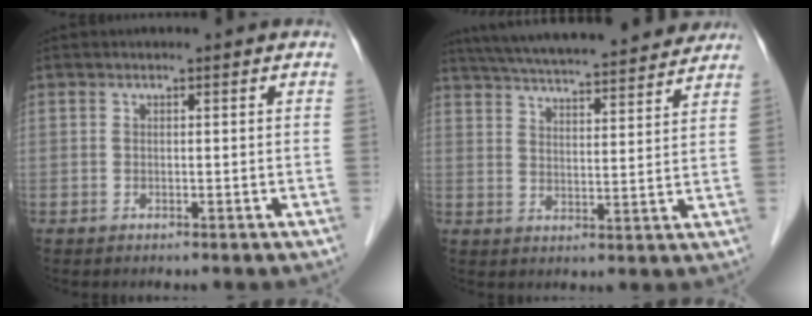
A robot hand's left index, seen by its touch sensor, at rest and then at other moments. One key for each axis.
{"total": 22.4, "fx": 20.3, "fy": 2.8, "fz": 9.2, "tx": -0.154, "ty": 0.024, "tz": 0.282}